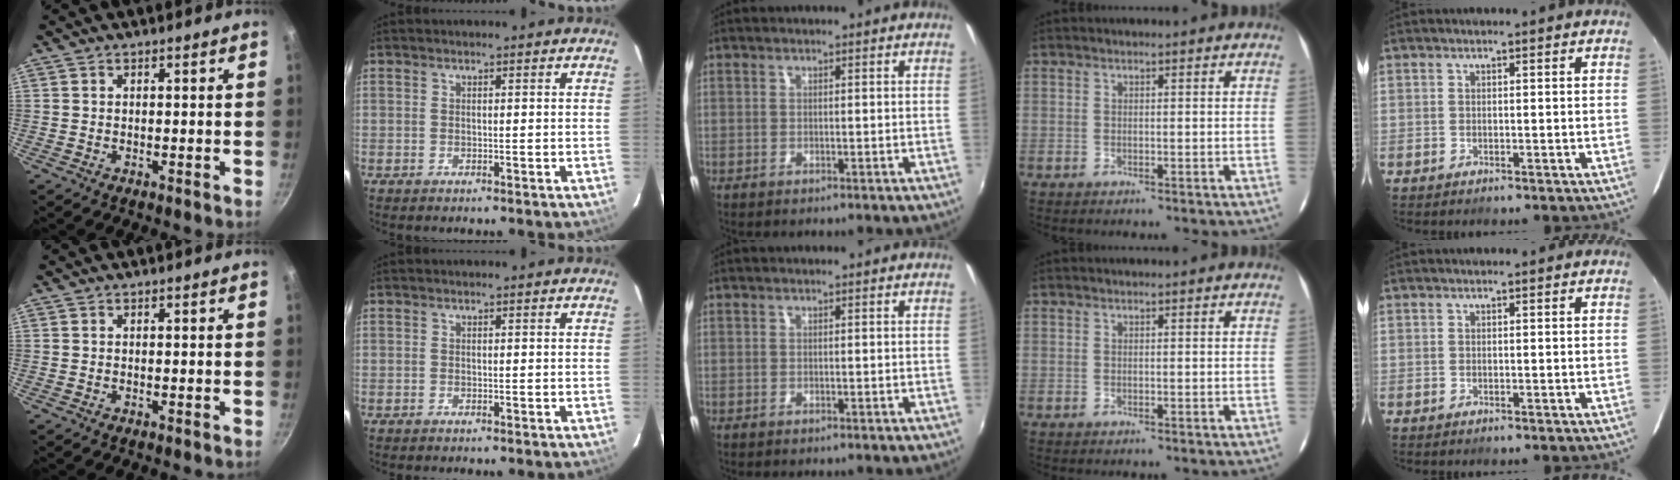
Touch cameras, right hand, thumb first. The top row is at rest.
{}